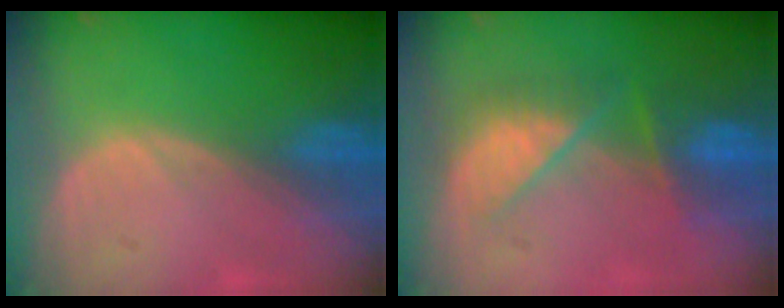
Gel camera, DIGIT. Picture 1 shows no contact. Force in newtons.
{"total": 7.3, "press": 7.1, "slide": 1.7}